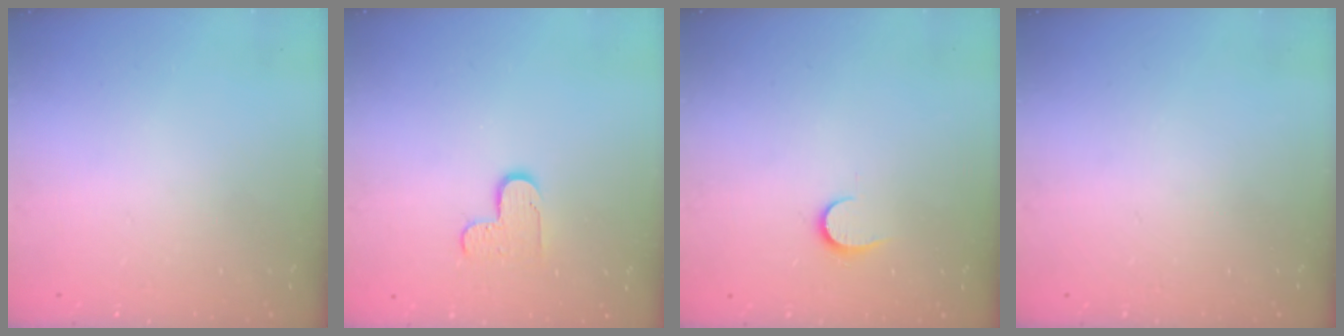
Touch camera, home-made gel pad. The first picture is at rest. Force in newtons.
{"total": 5.5, "press": 5.5, "slide": 0.5}
{"total": 6.7, "press": 6.7, "slide": 0.6}
{"total": 0.0}